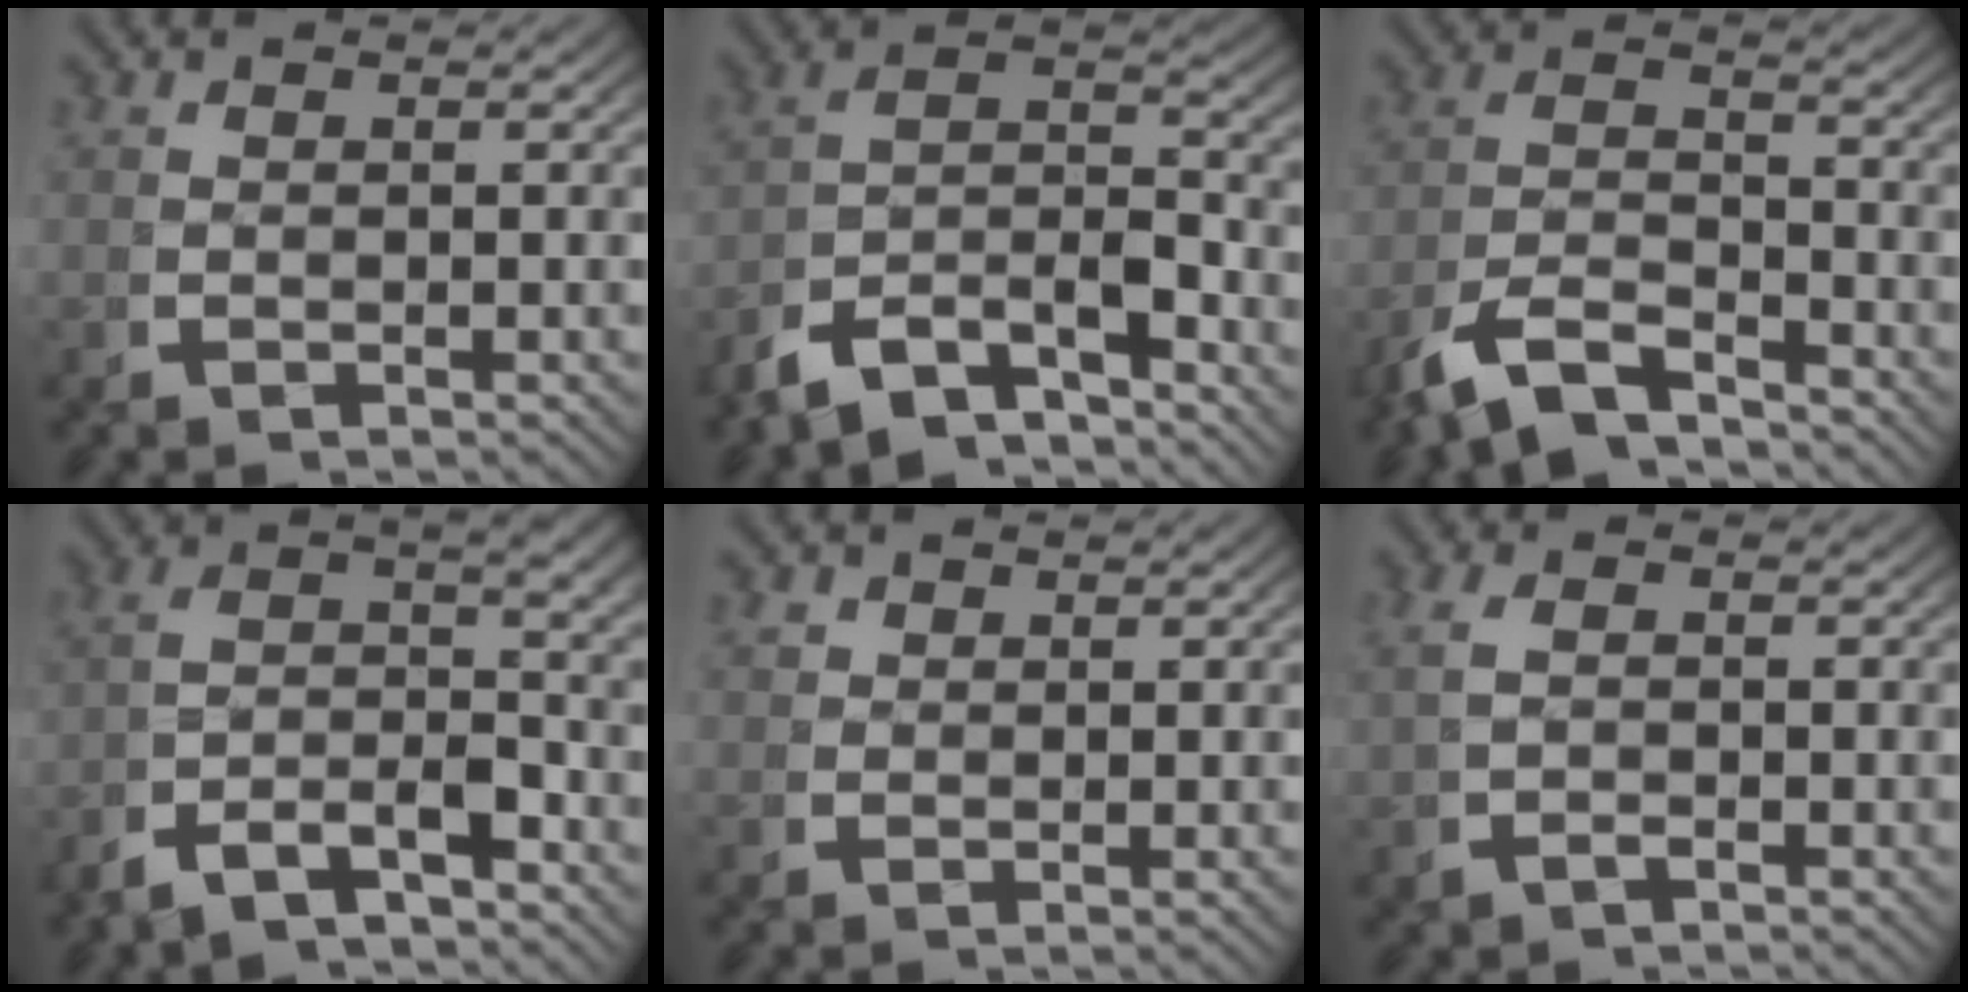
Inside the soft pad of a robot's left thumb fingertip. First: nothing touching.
{"total": 10.0, "force": [-3.3, 6.6, 6.7], "torque": [-0.135, -0.029, -0.057]}
{"total": 6.2, "force": [-3.7, 3.0, 4.0], "torque": [-0.081, -0.021, -0.062]}
{"total": 6.9, "force": [-2.1, 3.8, 5.3], "torque": [-0.101, -0.012, -0.037]}
{"total": 1.4, "force": [0.9, 1.0, 0.4], "torque": [-0.009, -0.006, 0.022]}
{"total": 1.9, "force": [0.0, 1.1, 1.5], "torque": [-0.041, 0.000, 0.003]}